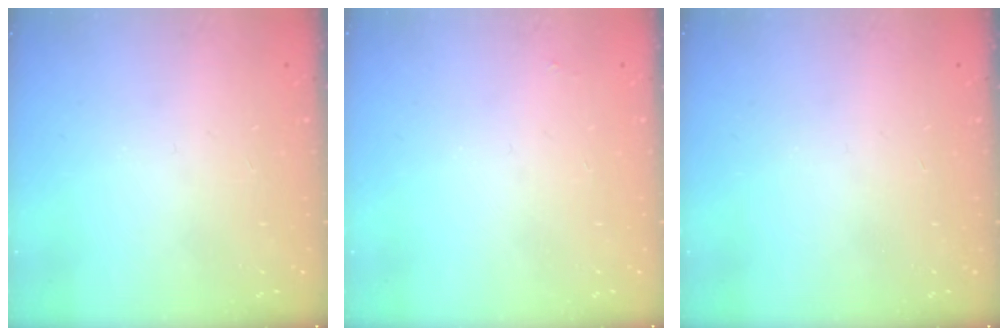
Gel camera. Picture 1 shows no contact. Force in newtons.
{"total": 1.9, "press": 1.9, "slide": 0.3}
{"total": 0.0}